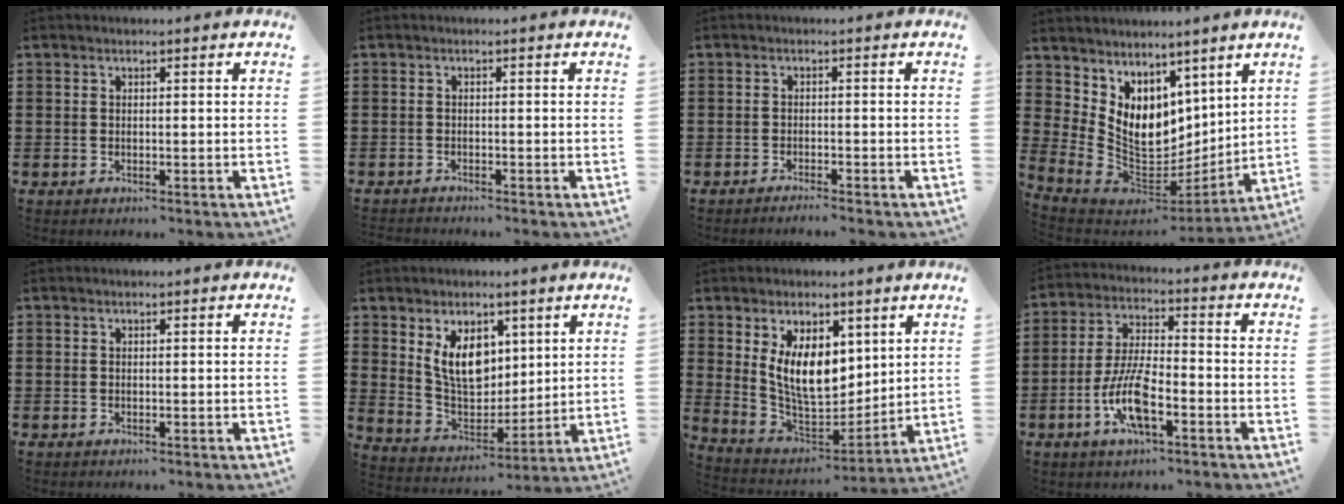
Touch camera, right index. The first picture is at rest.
{"total": 1.1, "force": [-1.1, -0.2, -0.1], "torque": [-0.001, 0.000, -0.023]}
{"total": 1.7, "force": [-1.6, -0.3, 0.3], "torque": [-0.006, 0.000, -0.032]}
{"total": 9.5, "force": [3.9, 7.4, 4.5], "torque": [-0.123, -0.042, 0.081]}
{"total": 0.0}
{"total": 8.8, "force": [3.6, 5.9, 5.5], "torque": [-0.118, 0.002, 0.065]}
{"total": 9.4, "force": [3.4, 5.8, 6.5], "torque": [-0.147, -0.006, 0.062]}
{"total": 9.4, "force": [-3.6, 3.2, 8.1], "torque": [-0.186, -0.011, -0.070]}